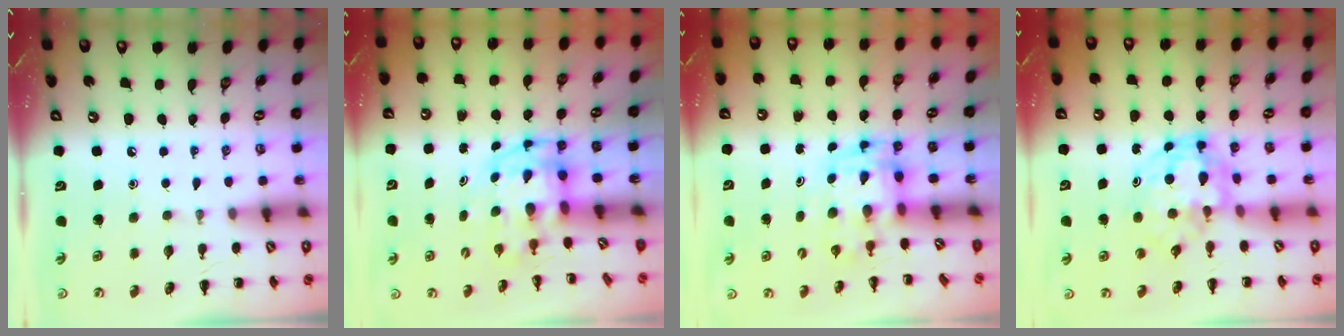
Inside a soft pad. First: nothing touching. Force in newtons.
{"total": 3.8, "press": 3.7, "slide": 0.7}
{"total": 3.8, "press": 3.7, "slide": 0.7}
{"total": 5.0, "press": 4.9, "slide": 1.2}